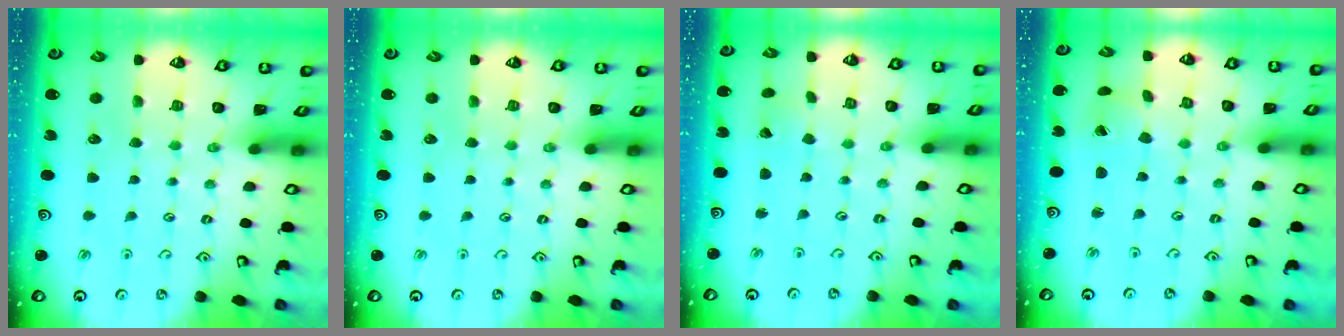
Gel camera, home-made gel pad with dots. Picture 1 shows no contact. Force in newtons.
{"total": 0.0}
{"total": 1.4, "press": 1.4, "slide": 0.1}
{"total": 1.7, "press": 1.7, "slide": 0.2}